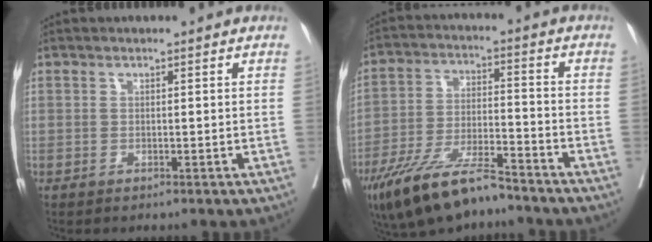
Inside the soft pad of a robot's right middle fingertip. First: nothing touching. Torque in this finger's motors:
{"motor_torque": [1.08, -1.06, 0.23, 0.09]}